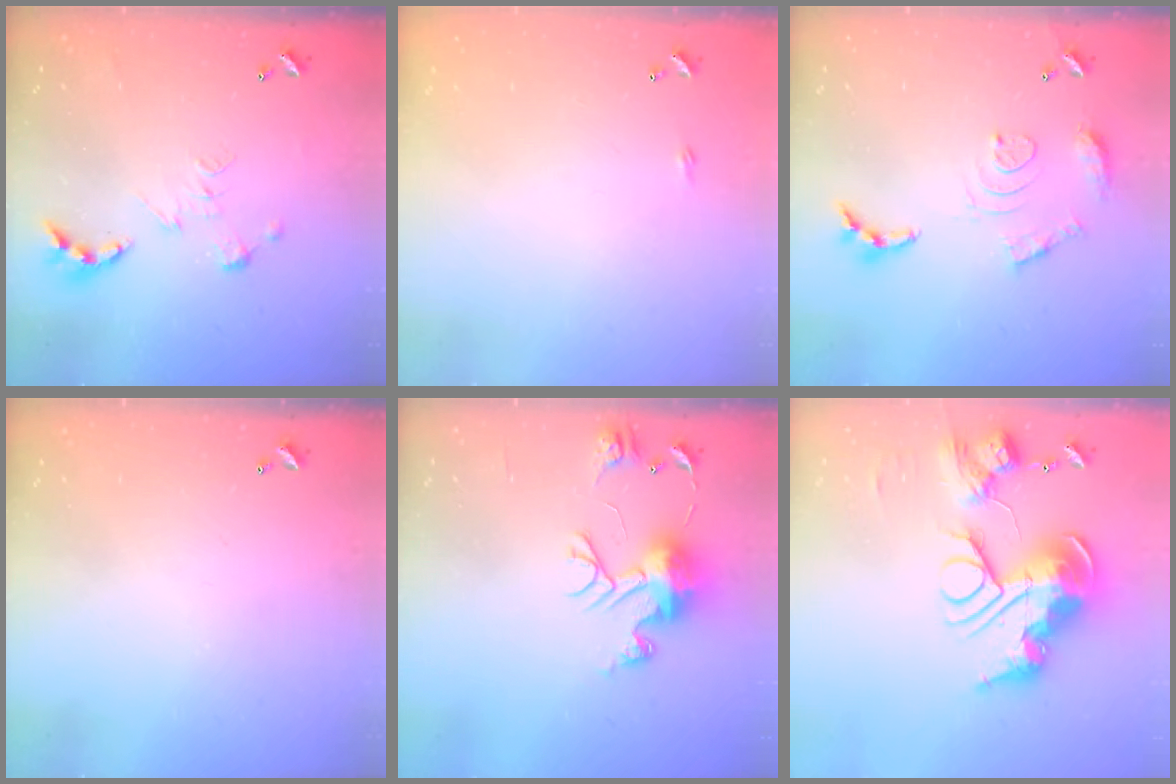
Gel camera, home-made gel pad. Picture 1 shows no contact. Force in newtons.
{"total": 2.2, "press": 2.1, "slide": 0.4}
{"total": 12.6, "press": 12.5, "slide": 1.3}
{"total": 0.0}
{"total": 10.8, "press": 10.8, "slide": 1.2}
{"total": 0.9, "press": 0.9, "slide": 0.0}